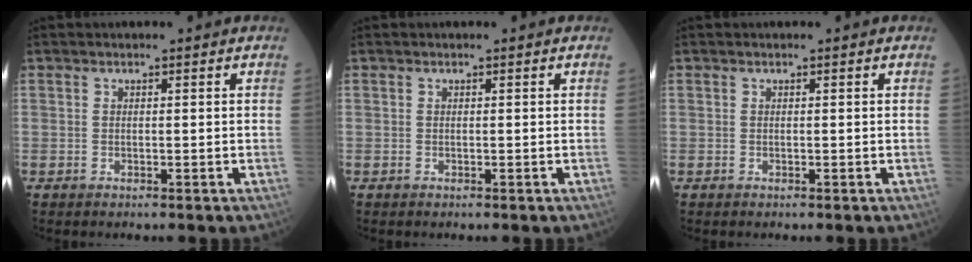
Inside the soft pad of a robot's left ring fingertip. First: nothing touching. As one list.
[{"total": 0.0}, {"total": 0.0}]